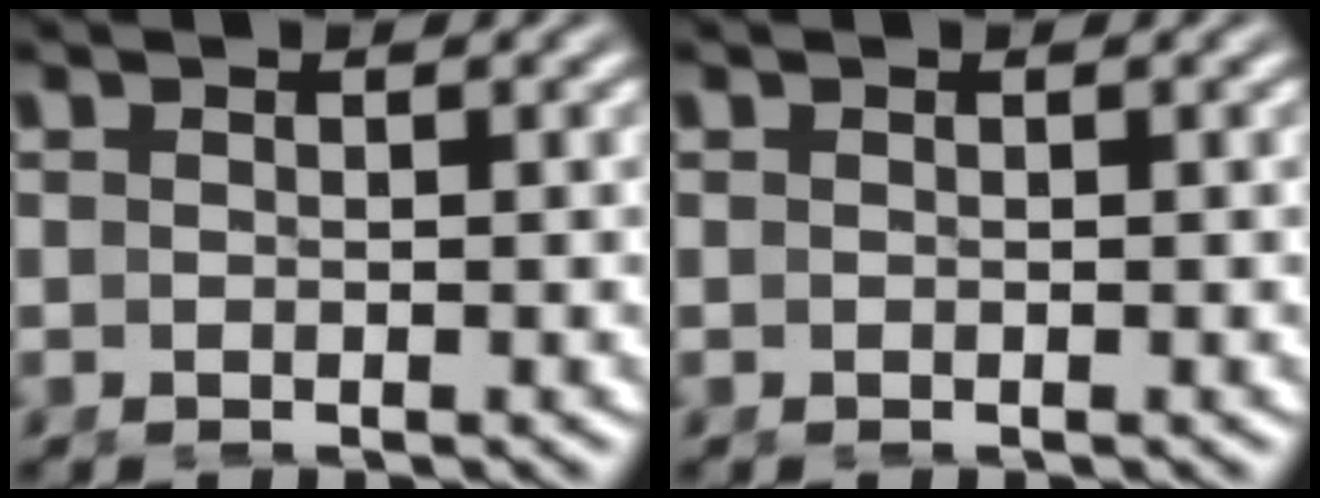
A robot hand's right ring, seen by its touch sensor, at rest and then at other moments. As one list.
[{"total": 0.0}]